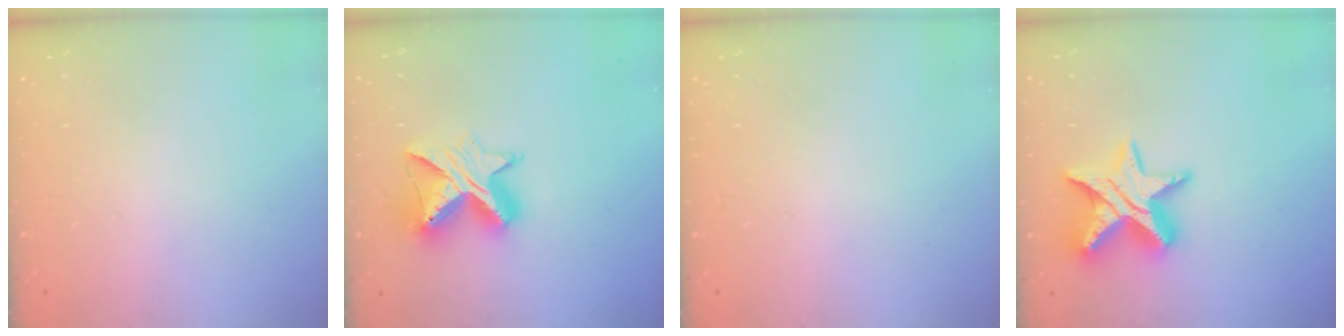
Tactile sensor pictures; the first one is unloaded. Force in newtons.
{"total": 11.8, "press": 11.7, "slide": 1.1}
{"total": 0.0}
{"total": 14.3, "press": 14.3, "slide": 1.0}